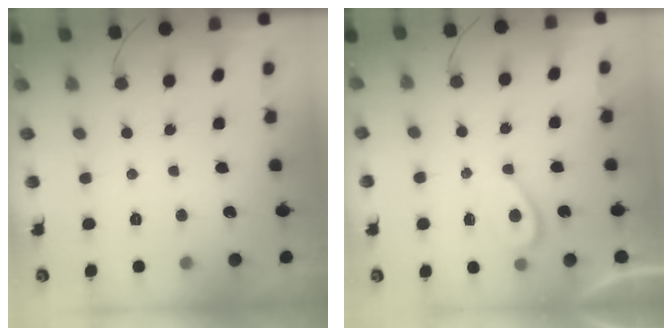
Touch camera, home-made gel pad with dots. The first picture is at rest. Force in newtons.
{"total": 1.4, "press": 1.3, "slide": 0.5}